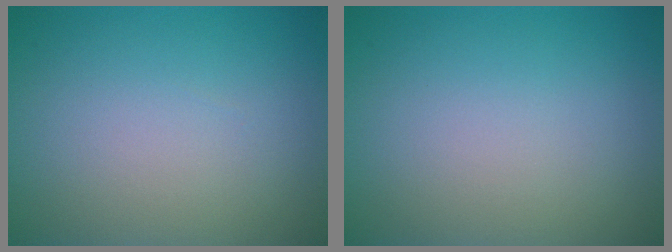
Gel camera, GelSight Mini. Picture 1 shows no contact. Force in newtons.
{"total": 0.0}